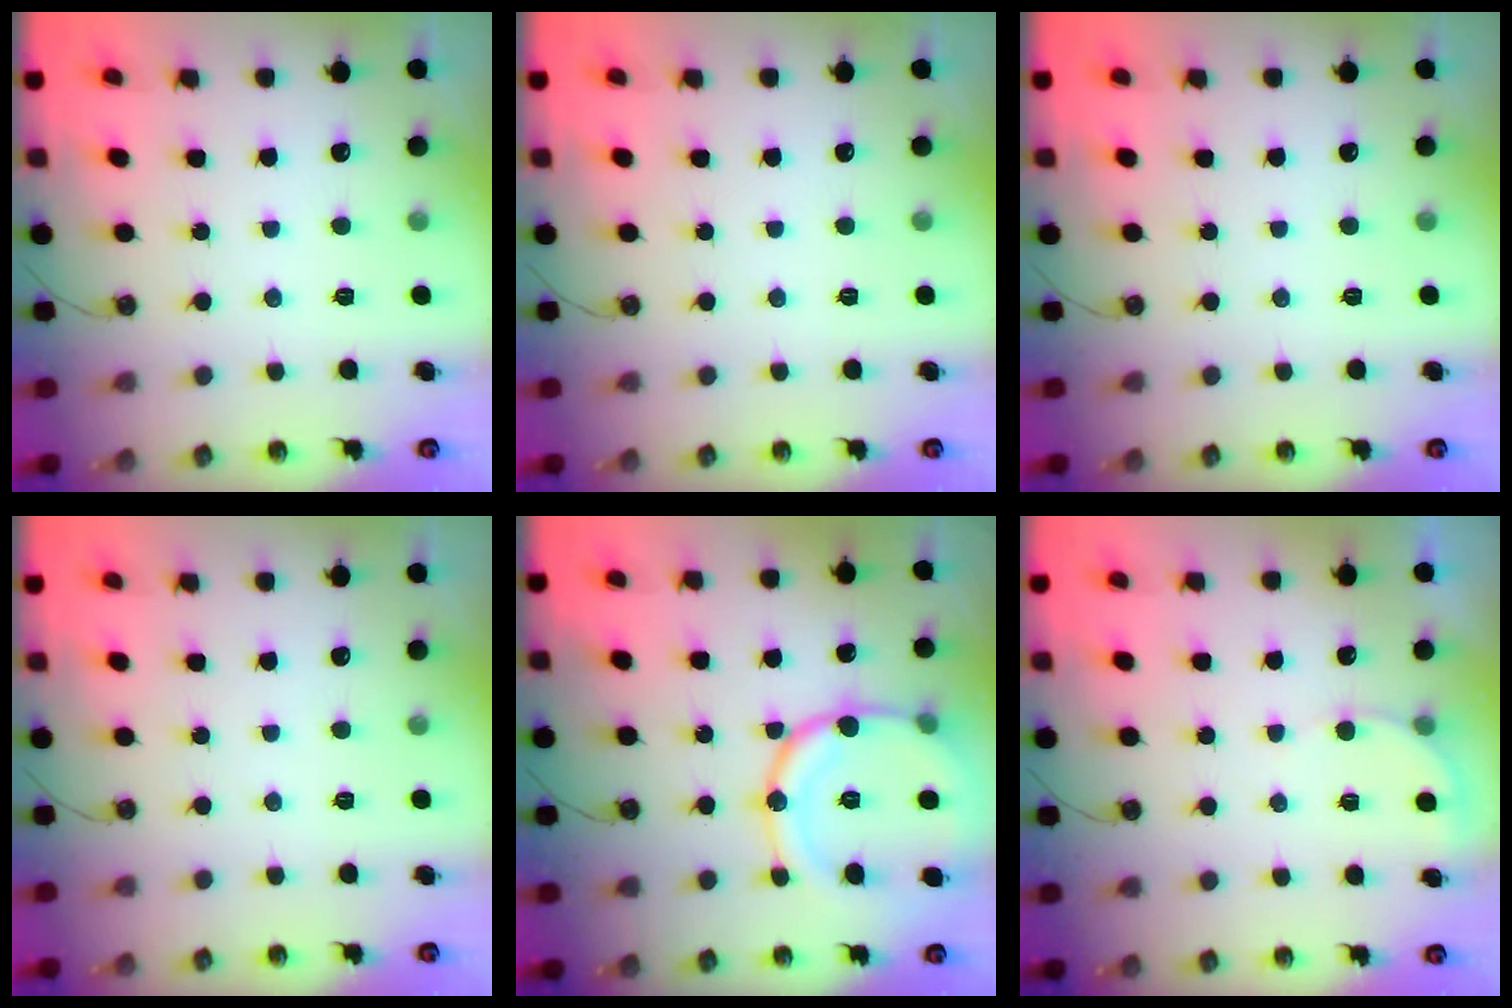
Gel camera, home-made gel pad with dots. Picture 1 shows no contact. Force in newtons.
{"total": 0.0}
{"total": 0.0}
{"total": 0.0}
{"total": 18.3, "press": 18.2, "slide": 1.9}
{"total": 3.7, "press": 3.6, "slide": 0.2}